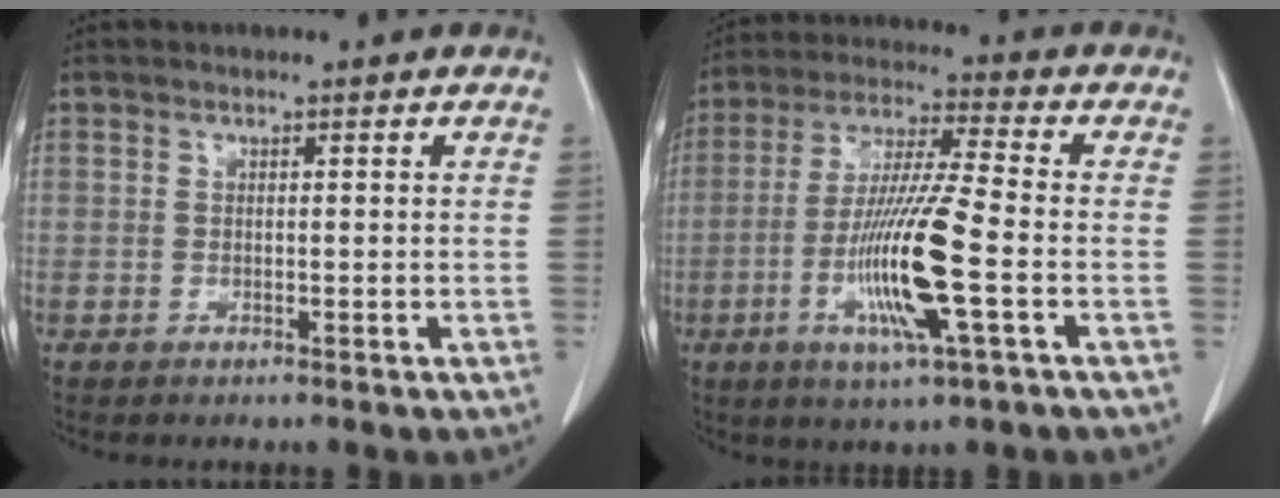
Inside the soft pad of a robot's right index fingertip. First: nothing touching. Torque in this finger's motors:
{"motor_torque": [1.62, -0.52, 0.41, 0.21]}